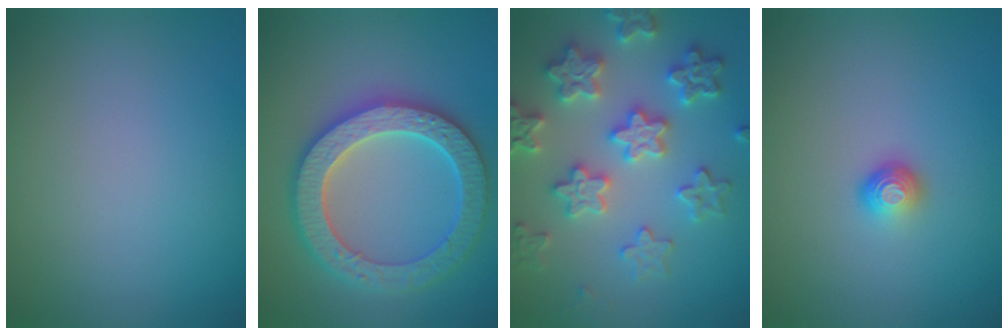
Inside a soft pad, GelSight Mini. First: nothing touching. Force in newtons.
{"total": 6.3, "press": 6.2, "slide": 1.2}
{"total": 6.1, "press": 6.0, "slide": 1.3}
{"total": 1.6, "press": 1.1, "slide": 1.1}